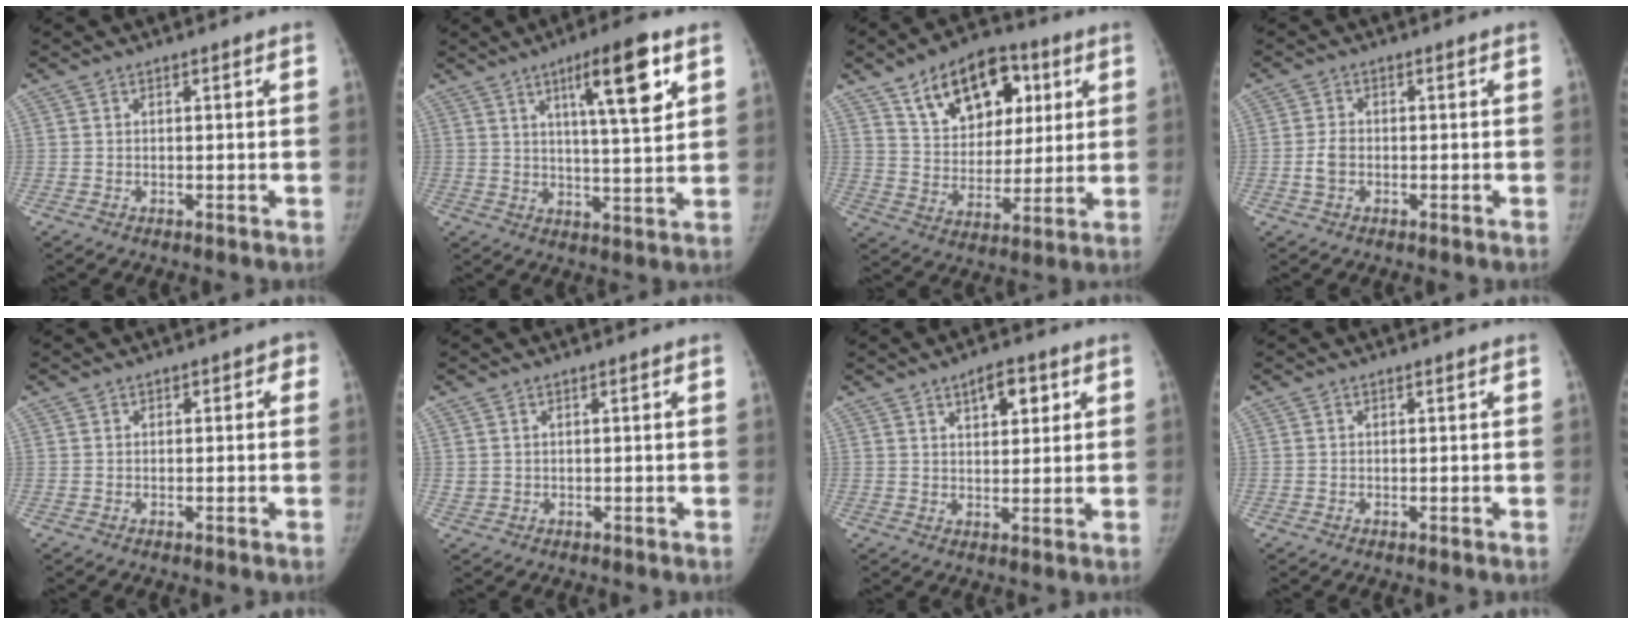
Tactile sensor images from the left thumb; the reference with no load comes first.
{"total": 12.5, "force": [5.8, 2.2, 10.9], "torque": [-0.158, -0.027, 0.090]}
{"total": 18.0, "force": [8.5, 11.4, 11.1], "torque": [-0.126, -0.017, 0.143]}
{"total": 2.8, "force": [-0.8, 1.9, 1.9], "torque": [-0.037, 0.009, -0.018]}
{"total": 1.5, "force": [0.2, 1.4, 0.6], "torque": [0.012, 0.005, -0.004]}
{"total": 0.7, "force": [0.4, 0.6, 0.0], "torque": [0.007, -0.003, 0.007]}
{"total": 5.8, "force": [2.9, 2.9, 4.2], "torque": [-0.042, -0.013, 0.041]}
{"total": 0.0}